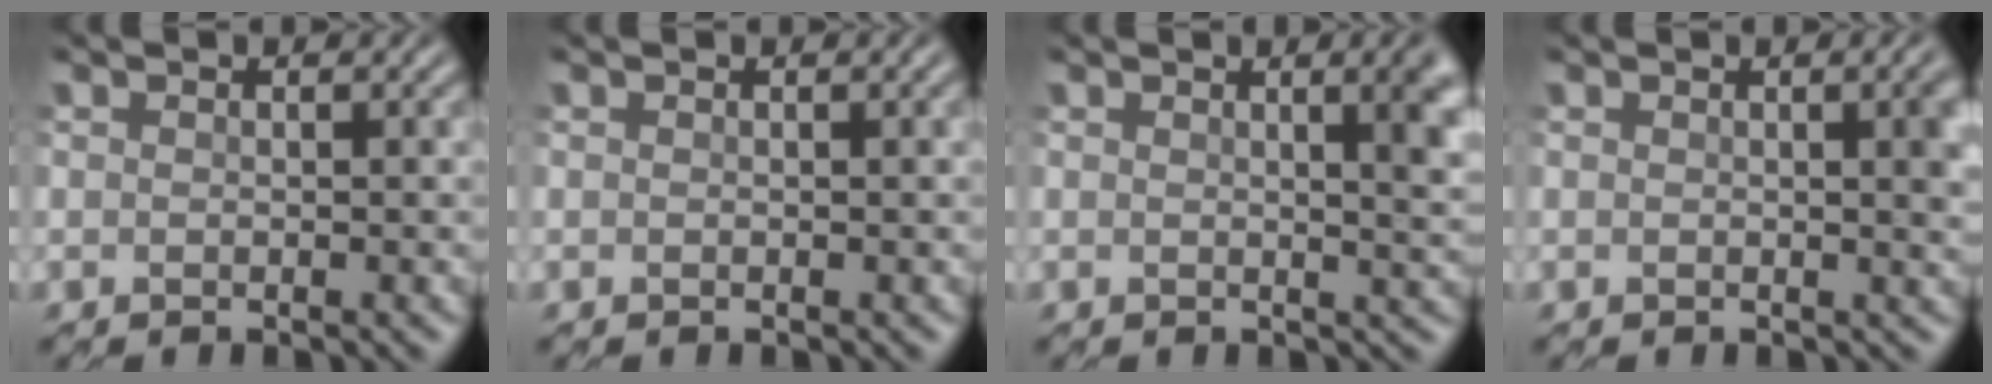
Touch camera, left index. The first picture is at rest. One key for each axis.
{"total": 0.0}
{"total": 3.9, "fx": 1.0, "fy": 1.4, "fz": 3.5, "tx": -0.053, "ty": -0.002, "tz": 0.021}
{"total": 2.9, "fx": 0.3, "fy": 1.2, "fz": 2.6, "tx": -0.036, "ty": 0.001, "tz": 0.005}